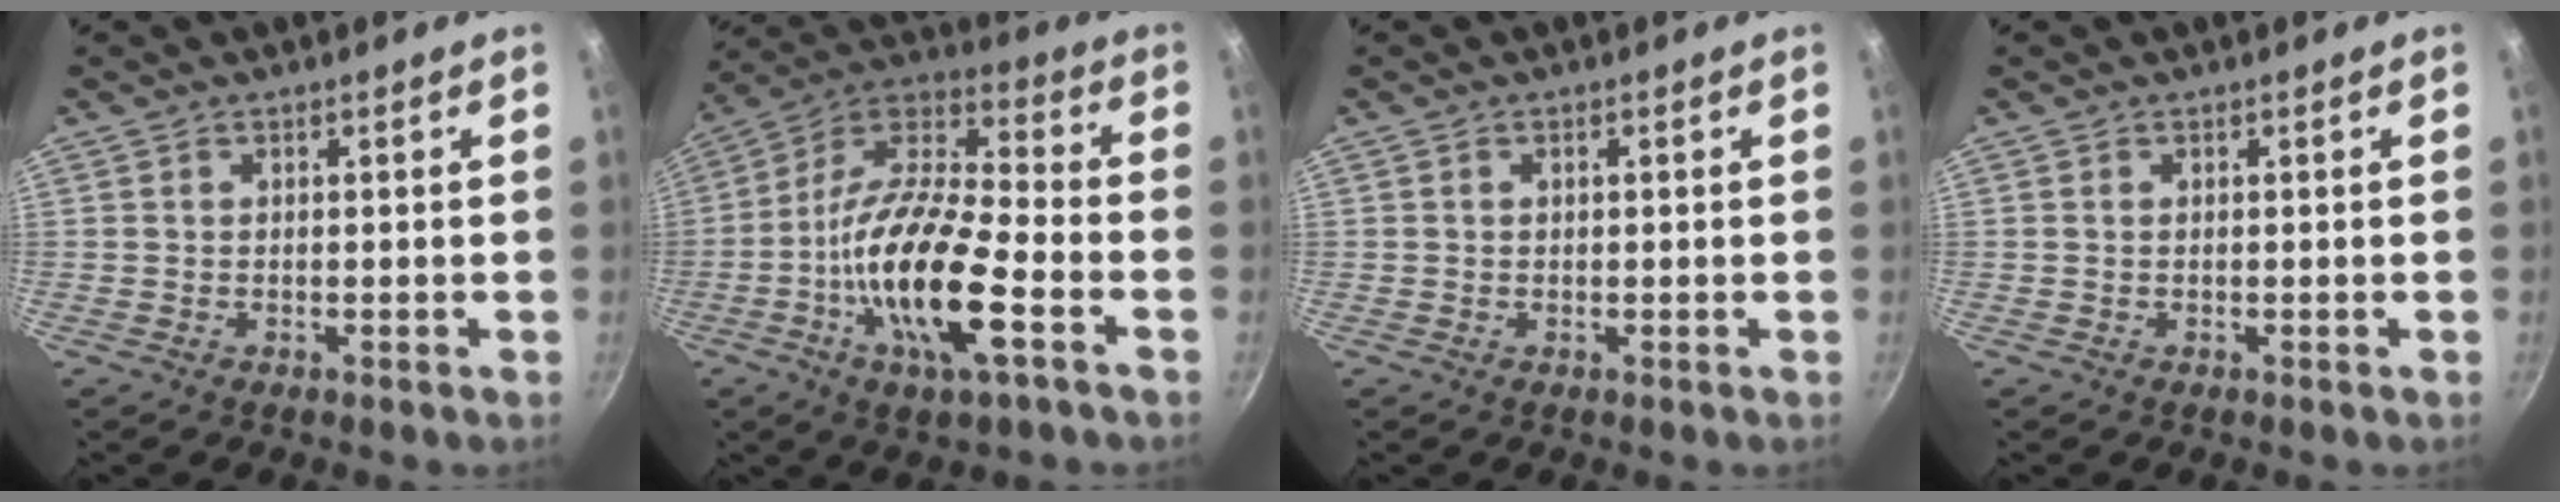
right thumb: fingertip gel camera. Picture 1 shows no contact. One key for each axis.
{"total": 20.2, "fx": -6.6, "fy": 6.5, "fz": 17.9, "tx": -0.332, "ty": 0.031, "tz": -0.141}
{"total": 0.6, "fx": 0.1, "fy": 0.4, "fz": 0.4, "tx": -0.006, "ty": 0.004, "tz": 0.002}
{"total": 0.0}